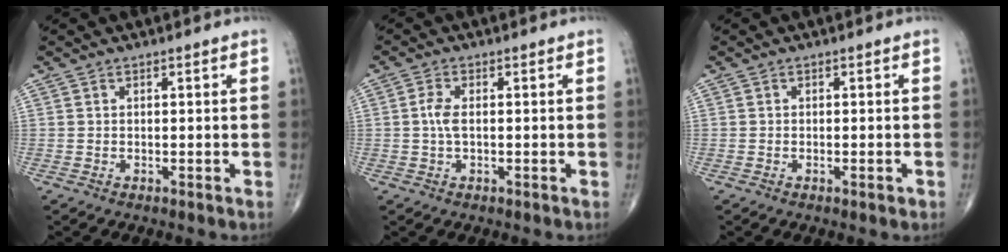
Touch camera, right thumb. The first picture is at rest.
{"total": 2.8, "force": [-0.1, 1.2, 2.6], "torque": [-0.064, 0.001, -0.005]}
{"total": 1.2, "force": [-0.5, 0.4, 1.0], "torque": [-0.016, -0.002, -0.007]}